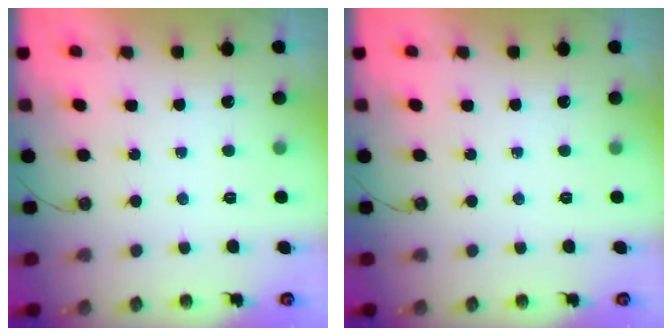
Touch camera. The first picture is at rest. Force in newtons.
{"total": 0.0}